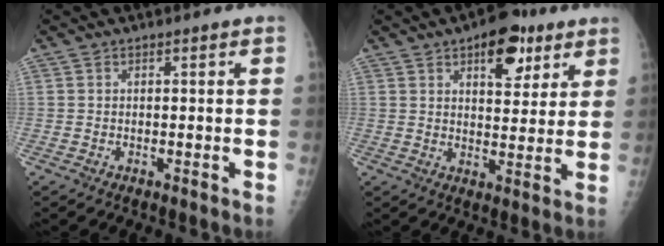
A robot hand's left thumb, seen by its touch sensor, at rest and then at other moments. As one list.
[{"total": 10.5, "force": [5.7, 5.4, 7.0], "torque": [-0.064, -0.022, 0.078]}]